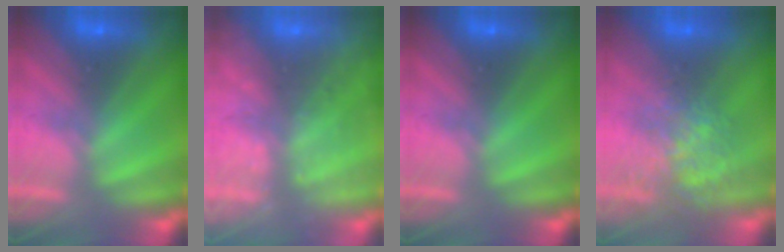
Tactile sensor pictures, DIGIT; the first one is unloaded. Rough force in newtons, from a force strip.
{"total": 8.8}
{"total": 0.0}
{"total": 3.8}